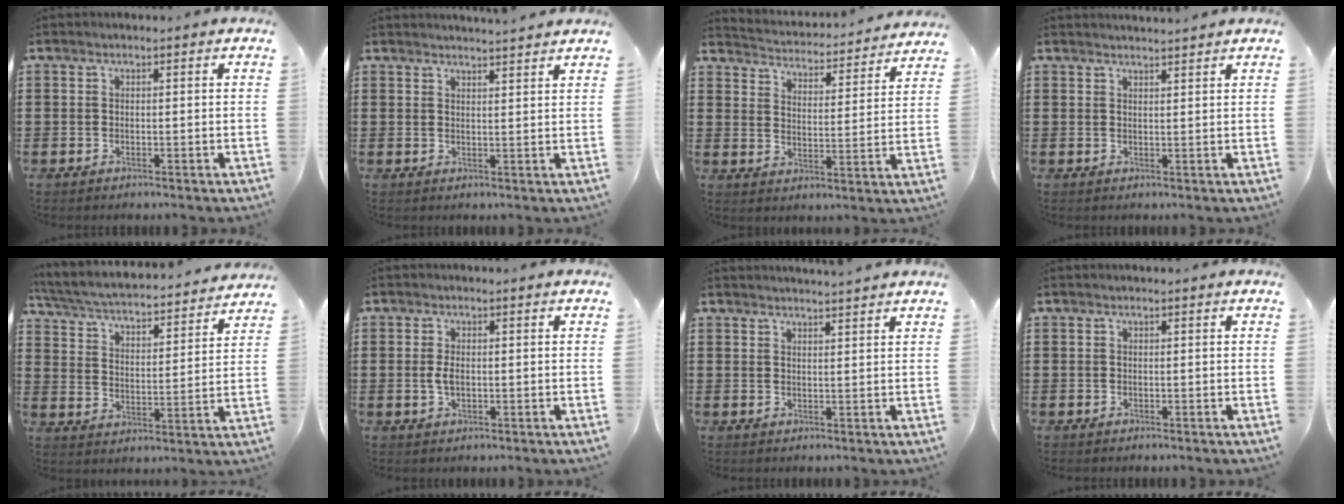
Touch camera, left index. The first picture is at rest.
{"total": 2.3, "force": [2.3, -0.3, 0.1], "torque": [-0.009, -0.006, 0.045]}
{"total": 3.5, "force": [3.4, -0.1, -0.2], "torque": [-0.019, -0.035, 0.052]}
{"total": 1.6, "force": [1.6, -0.2, 0.0], "torque": [-0.003, 0.000, 0.032]}
{"total": 4.0, "force": [3.7, 0.2, 1.3], "torque": [-0.047, -0.031, 0.055]}
{"total": 2.3, "force": [0.0, 1.1, 2.0], "torque": [-0.048, 0.000, -0.004]}
{"total": 2.0, "force": [1.9, -0.3, 0.1], "torque": [-0.006, -0.002, 0.038]}
{"total": 0.0}